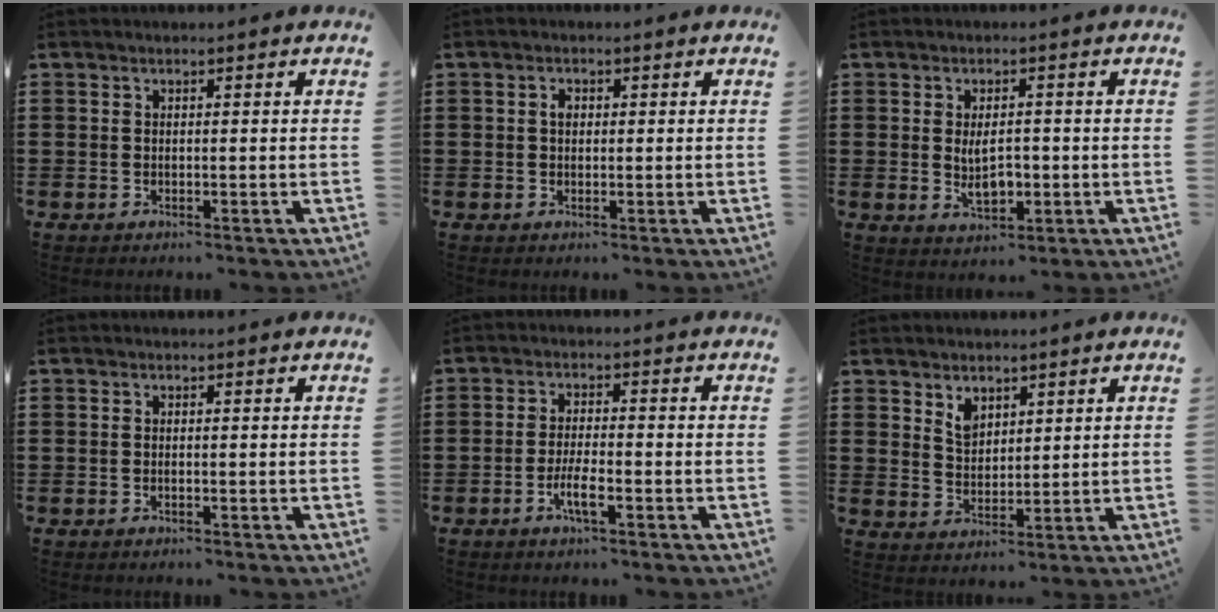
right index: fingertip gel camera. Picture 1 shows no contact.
{"total": 1.5, "force": [0.2, 1.0, 1.1], "torque": [-0.023, 0.007, 0.002]}
{"total": 4.9, "force": [-0.3, 2.4, 4.2], "torque": [-0.078, 0.000, -0.008]}
{"total": 0.0}
{"total": 4.1, "force": [-1.9, 0.8, 3.6], "torque": [-0.072, -0.003, -0.037]}
{"total": 3.5, "force": [2.4, 2.2, 1.1], "torque": [-0.021, 0.002, 0.044]}